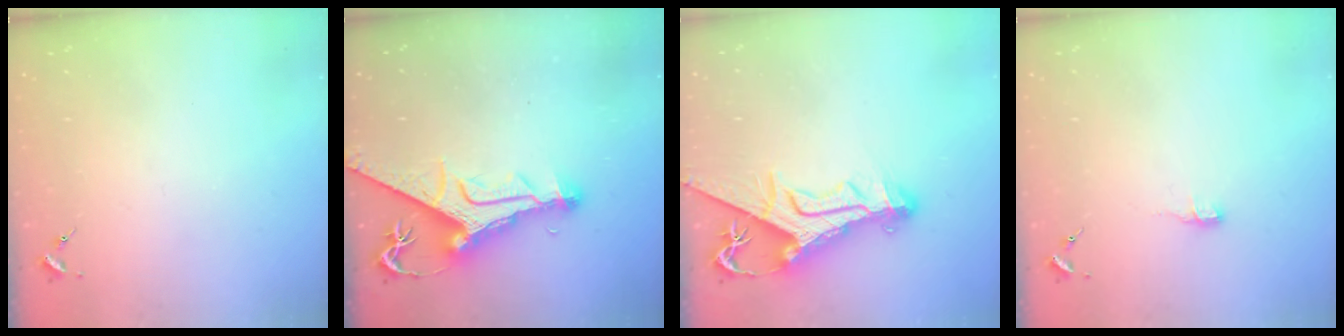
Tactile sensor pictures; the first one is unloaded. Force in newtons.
{"total": 14.2, "press": 14.1, "slide": 1.7}
{"total": 15.5, "press": 15.4, "slide": 1.3}
{"total": 5.0, "press": 5.0, "slide": 0.4}